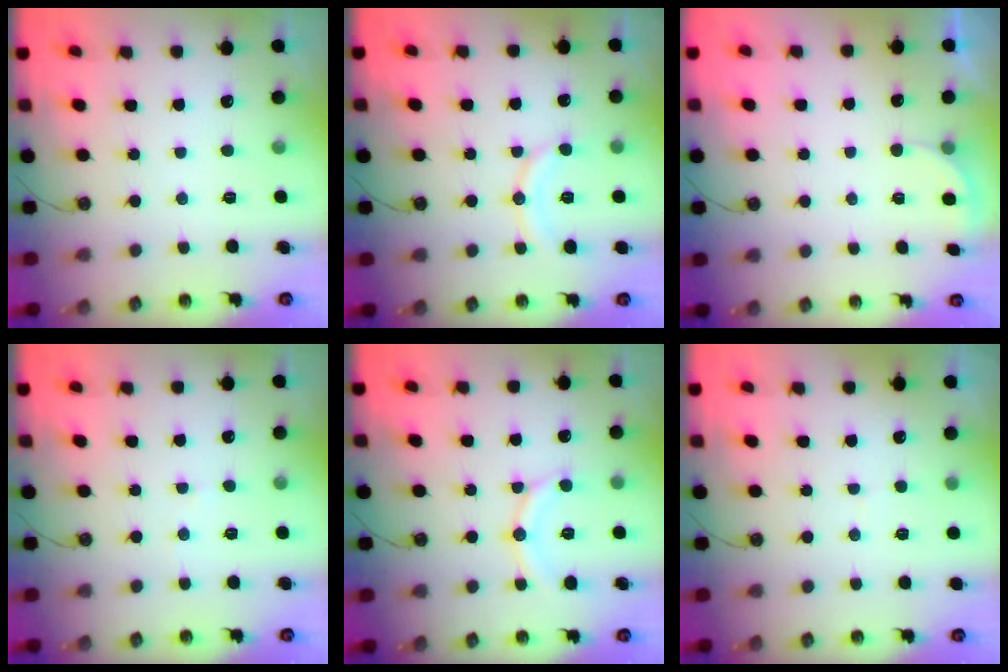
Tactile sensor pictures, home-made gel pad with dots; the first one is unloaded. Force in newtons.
{"total": 8.9, "press": 8.9, "slide": 1.0}
{"total": 2.1, "press": 2.1, "slide": 0.6}
{"total": 4.0, "press": 3.9, "slide": 0.4}
{"total": 11.9, "press": 11.8, "slide": 1.1}
{"total": 2.2, "press": 2.1, "slide": 0.8}